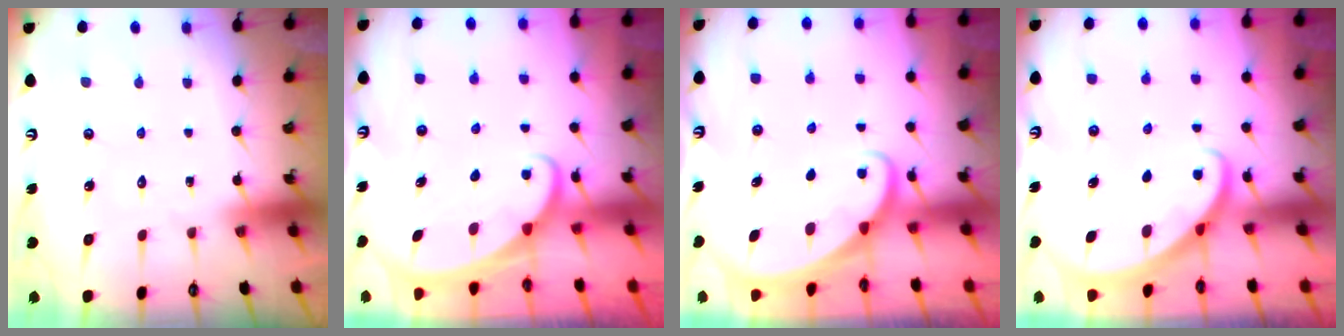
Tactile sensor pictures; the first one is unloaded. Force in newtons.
{"total": 1.6, "press": 1.6, "slide": 0.1}
{"total": 1.9, "press": 1.9, "slide": 0.1}
{"total": 2.9, "press": 2.9, "slide": 0.2}